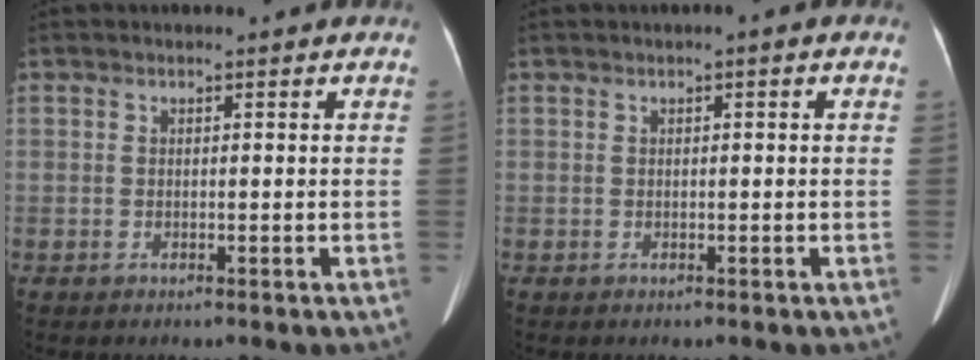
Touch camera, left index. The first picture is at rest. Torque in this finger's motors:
{"motor_torque": [0.11, -0.10, 0.01, 0.00]}